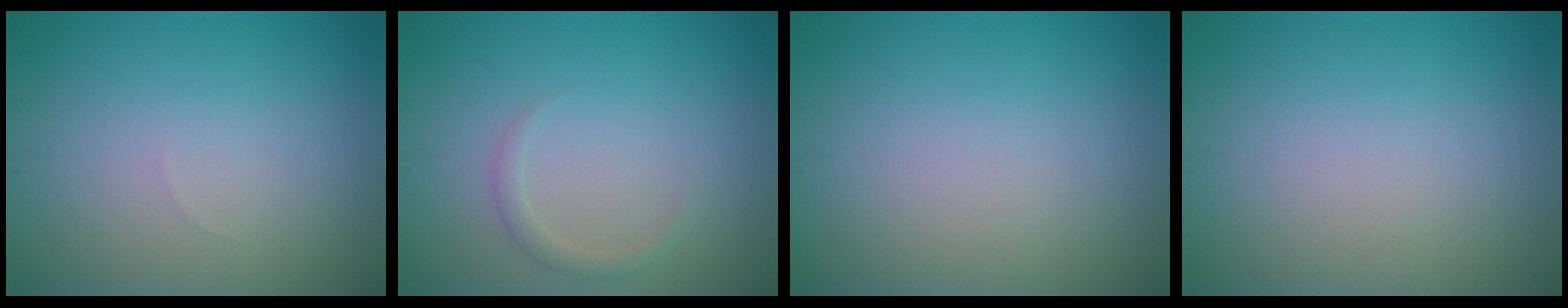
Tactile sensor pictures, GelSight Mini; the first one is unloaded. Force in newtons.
{"total": 1.0, "press": 1.0, "slide": 0.1}
{"total": 0.0}
{"total": 0.0}